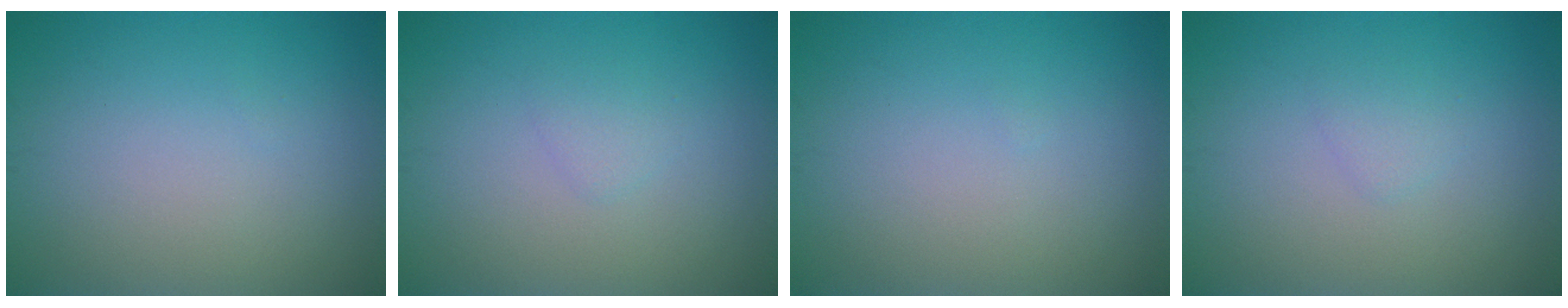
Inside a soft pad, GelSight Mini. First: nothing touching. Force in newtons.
{"total": 1.0, "press": 1.0, "slide": 0.1}
{"total": 0.0}
{"total": 1.0, "press": 1.0, "slide": 0.1}